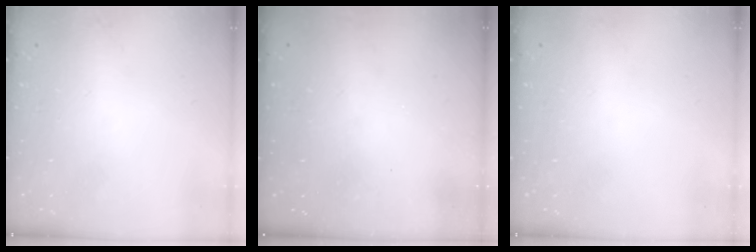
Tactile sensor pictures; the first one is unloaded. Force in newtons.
{"total": 3.1, "press": 3.1, "slide": 0.2}
{"total": 0.0}